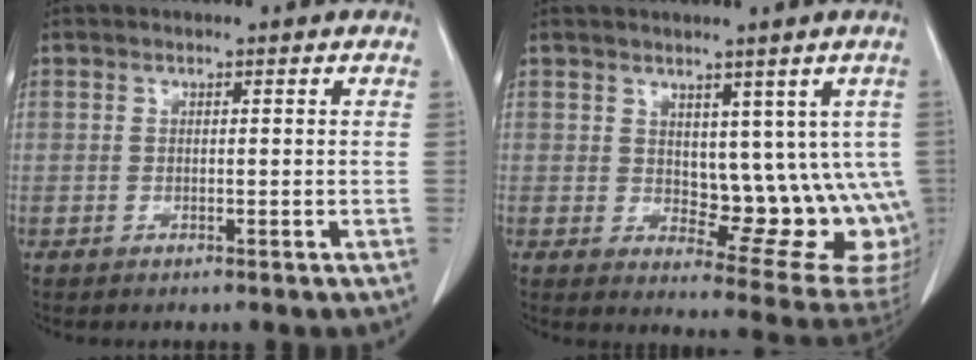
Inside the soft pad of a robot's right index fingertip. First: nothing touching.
{"total": 11.1, "force": [2.0, 5.9, 9.1], "torque": [-0.087, -0.007, 0.044]}